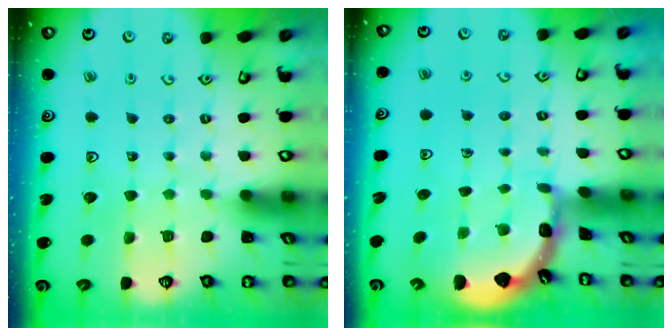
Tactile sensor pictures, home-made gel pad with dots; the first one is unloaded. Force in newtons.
{"total": 1.7, "press": 1.7, "slide": 0.1}